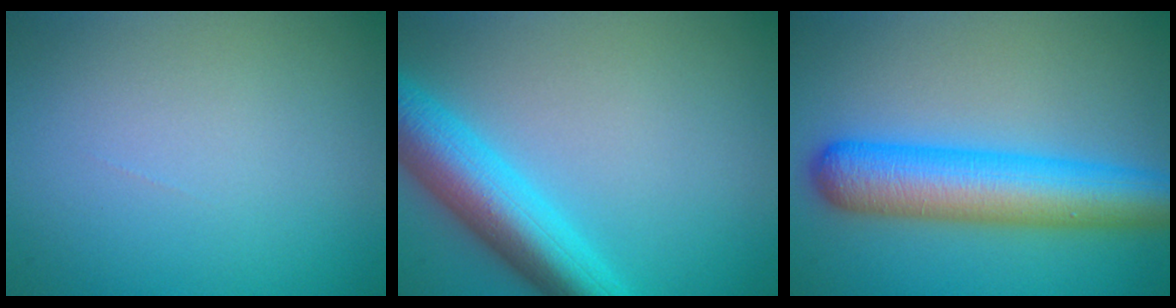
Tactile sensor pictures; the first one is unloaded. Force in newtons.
{"total": 7.5, "press": 7.4, "slide": 0.2}
{"total": 8.2, "press": 8.2, "slide": 0.3}